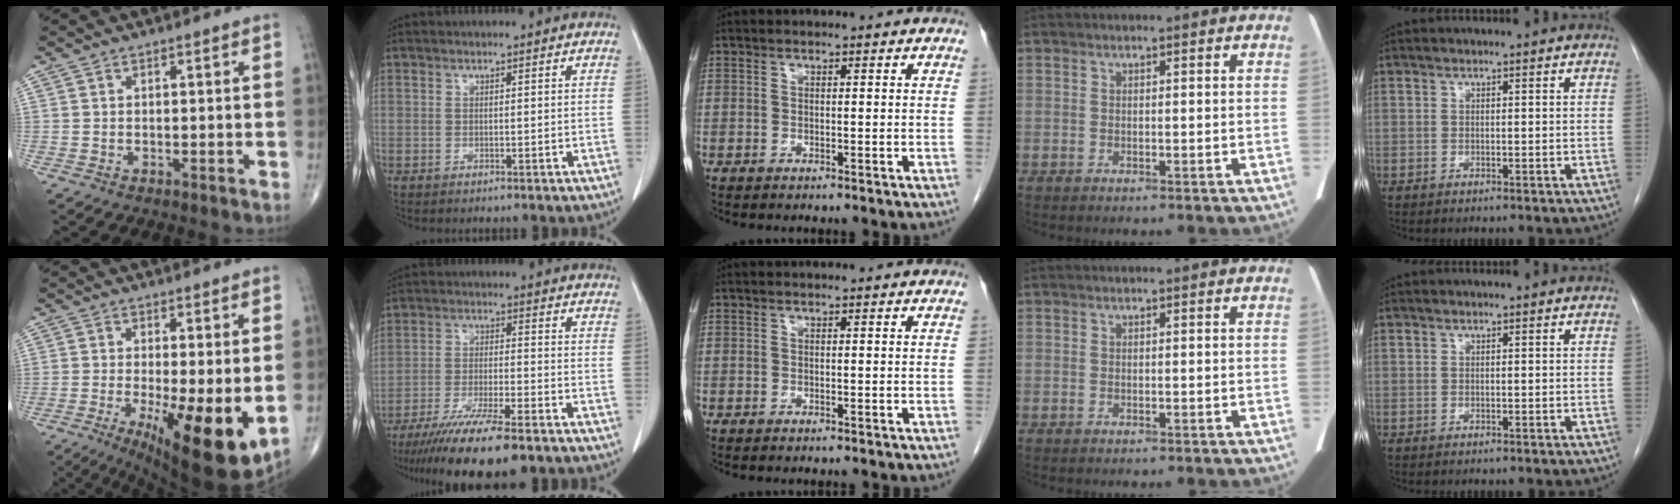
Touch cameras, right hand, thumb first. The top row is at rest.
{"thumb": {"total": 14.7, "force": [-3.2, 4.1, 13.7], "torque": [-0.199, -0.026, -0.034]}, "index": {"total": 15.0, "force": [-11.6, 1.6, 9.4], "torque": [-0.160, -0.037, -0.190]}}